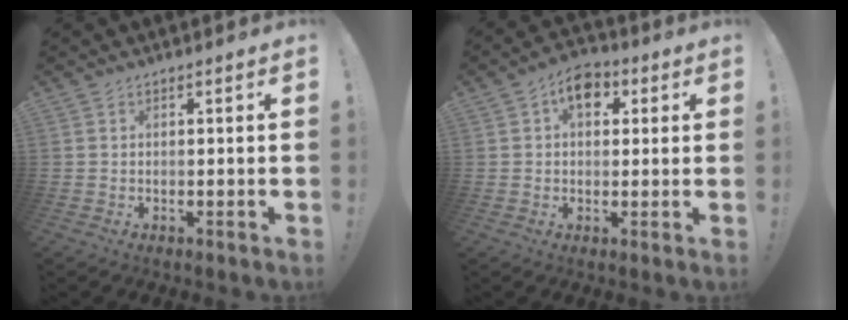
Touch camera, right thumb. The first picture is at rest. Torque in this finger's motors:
{"motor_torque": [-0.04, 0.24, 0.04, 0.05, 0.01]}